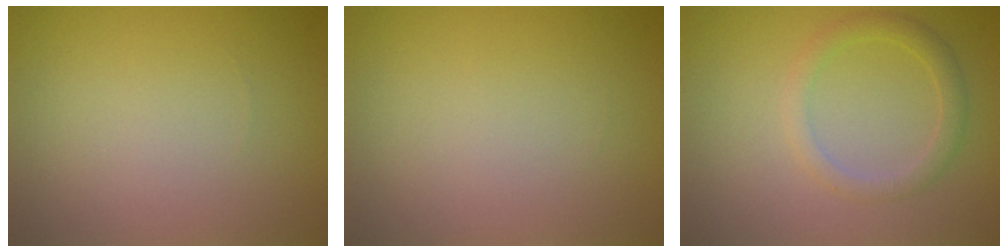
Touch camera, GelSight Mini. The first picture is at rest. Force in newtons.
{"total": 0.0}
{"total": 2.0, "press": 2.0, "slide": 0.1}